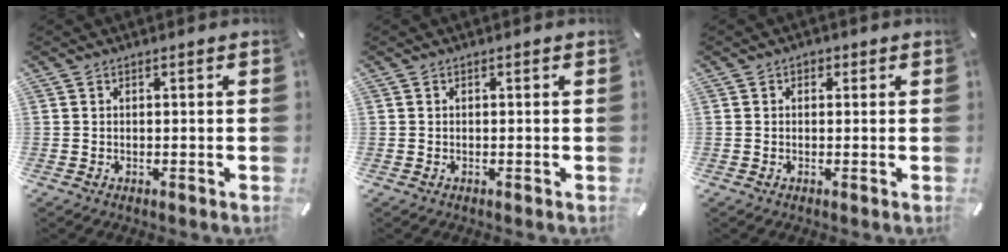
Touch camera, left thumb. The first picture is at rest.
{"total": 0.0}
{"total": 1.3, "force": [0.1, 1.2, 0.5], "torque": [-0.010, 0.007, 0.000]}